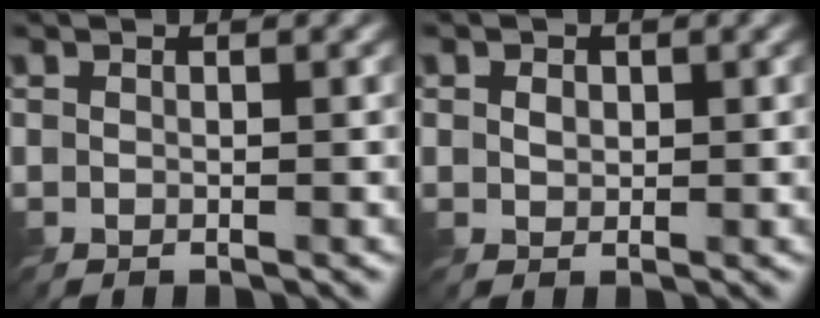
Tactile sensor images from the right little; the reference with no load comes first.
{"total": 1.0, "force": [0.2, 0.9, 0.4], "torque": [-0.009, -0.003, 0.002]}